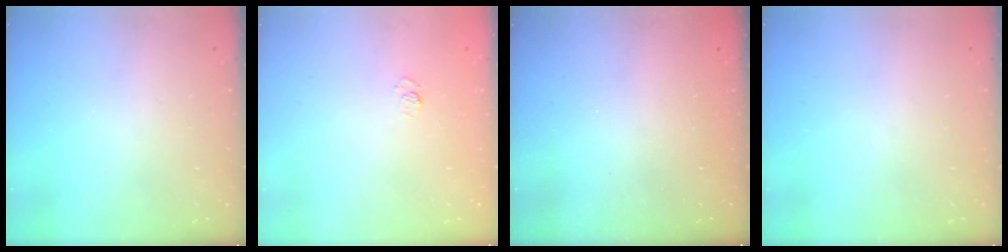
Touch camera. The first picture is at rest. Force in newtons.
{"total": 4.2, "press": 4.0, "slide": 1.3}
{"total": 1.9, "press": 1.9, "slide": 0.6}
{"total": 0.0}